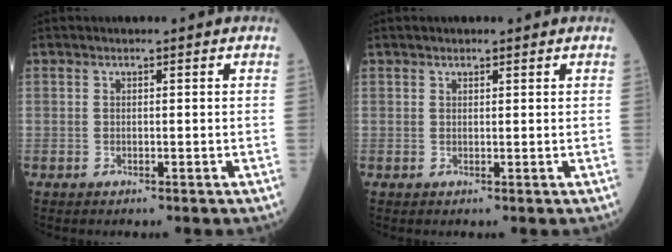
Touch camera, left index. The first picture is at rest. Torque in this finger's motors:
{"motor_torque": [-0.12, 0.05, 0.01, 0.01]}